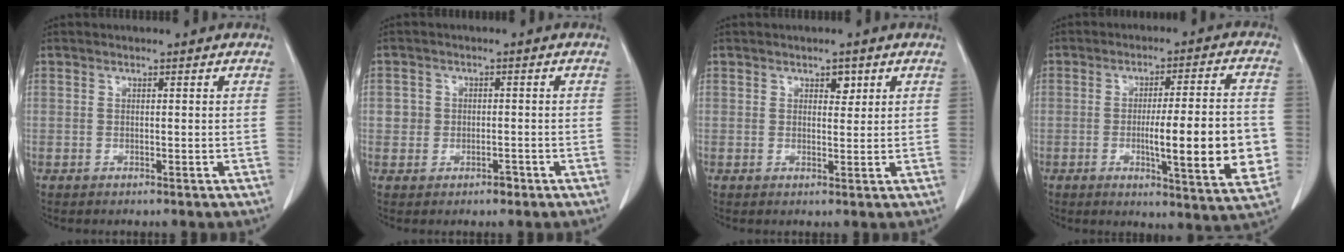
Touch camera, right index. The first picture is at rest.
{"total": 2.6, "force": [-0.7, 2.4, 0.9], "torque": [-0.005, 0.008, -0.008]}
{"total": 1.8, "force": [1.0, 1.0, 1.1], "torque": [-0.012, -0.001, 0.015]}
{"total": 14.6, "force": [-2.3, 1.5, 14.3], "torque": [-0.197, -0.004, -0.030]}